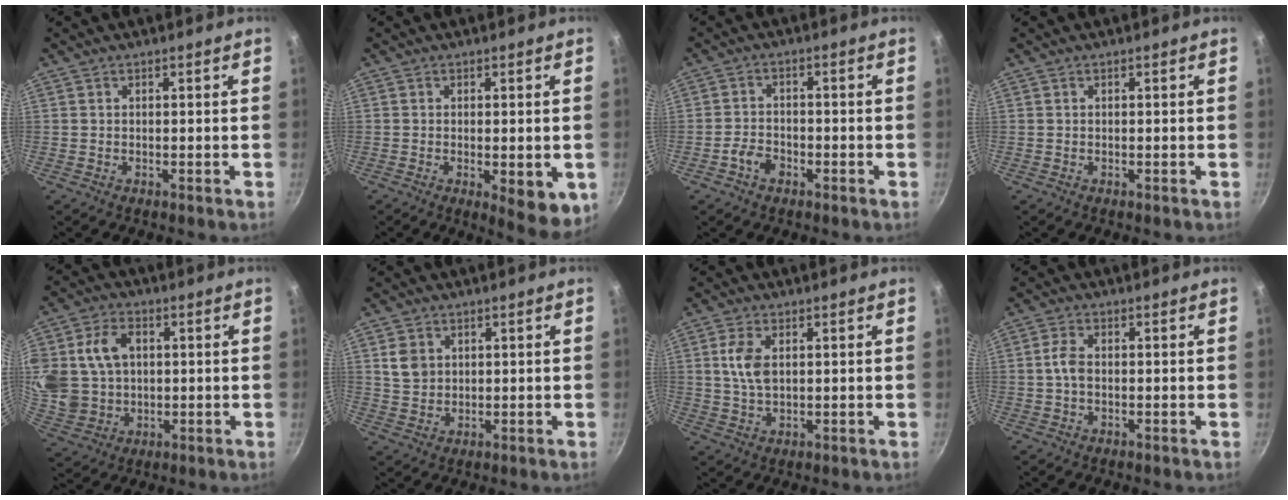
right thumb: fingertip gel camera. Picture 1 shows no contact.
{"total": 8.2, "force": [-1.8, 2.9, 7.4], "torque": [-0.085, -0.006, -0.017]}
{"total": 3.7, "force": [-2.1, 2.4, 1.9], "torque": [-0.033, 0.024, -0.041]}
{"total": 0.0}
{"total": 19.0, "force": [2.9, 15.1, 11.2], "torque": [-0.238, 0.021, 0.066]}
{"total": 4.9, "force": [1.4, 4.0, 2.3], "torque": [-0.027, 0.001, 0.029]}
{"total": 5.9, "force": [1.3, 3.3, 4.7], "torque": [-0.089, 0.001, 0.024]}
{"total": 3.3, "force": [-0.2, 2.1, 2.6], "torque": [-0.055, 0.012, -0.008]}